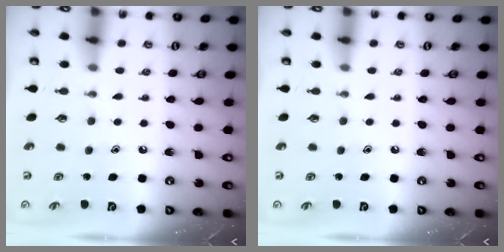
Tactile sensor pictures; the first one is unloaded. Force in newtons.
{"total": 0.0}